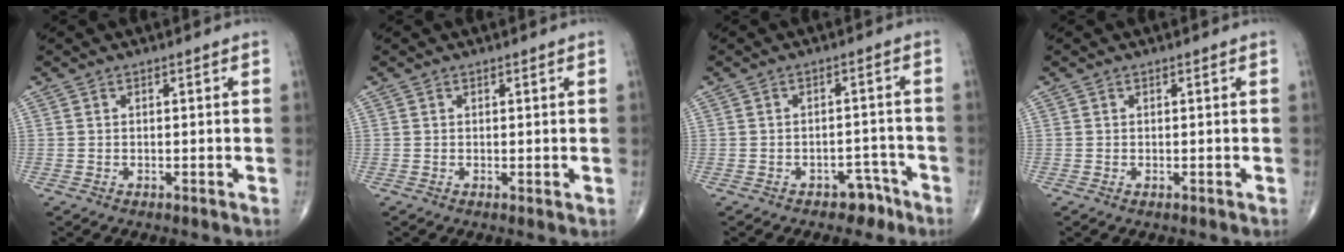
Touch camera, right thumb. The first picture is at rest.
{"total": 0.6, "force": [0.1, 0.2, 0.5], "torque": [-0.012, -0.004, 0.000]}
{"total": 4.1, "force": [-2.8, 2.7, 1.4], "torque": [0.001, 0.031, -0.035]}
{"total": 0.0}